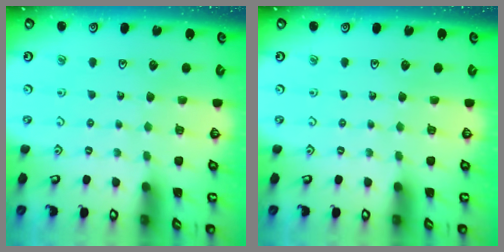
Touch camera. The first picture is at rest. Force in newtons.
{"total": 0.0}